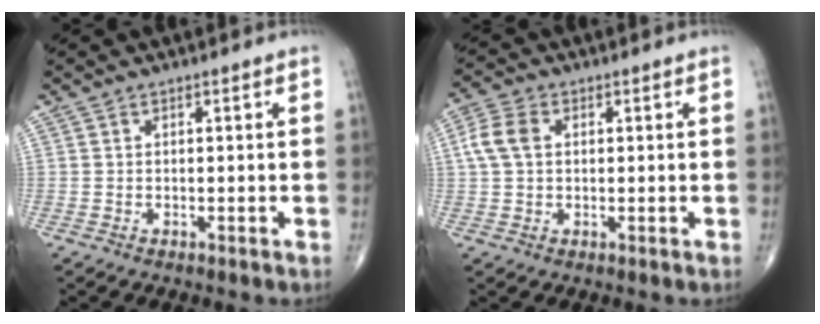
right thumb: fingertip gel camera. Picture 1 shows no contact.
{"total": 5.8, "force": [1.1, 4.0, 4.0], "torque": [-0.092, 0.013, 0.017]}